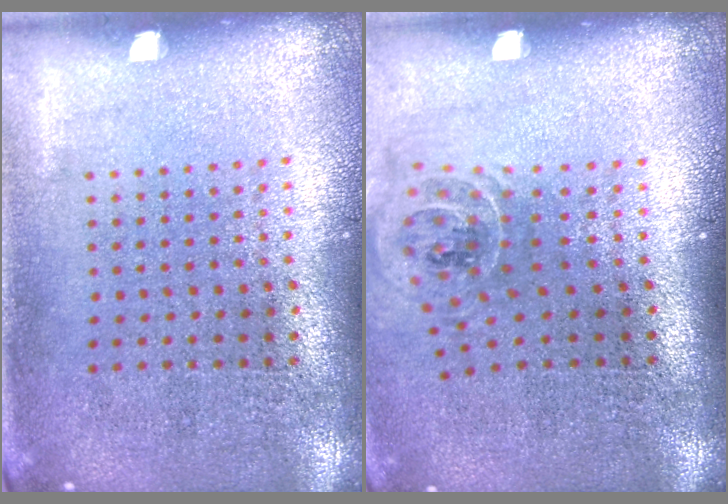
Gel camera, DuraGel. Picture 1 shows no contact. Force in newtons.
{"total": 1.1, "press": 1.0, "slide": 0.3}